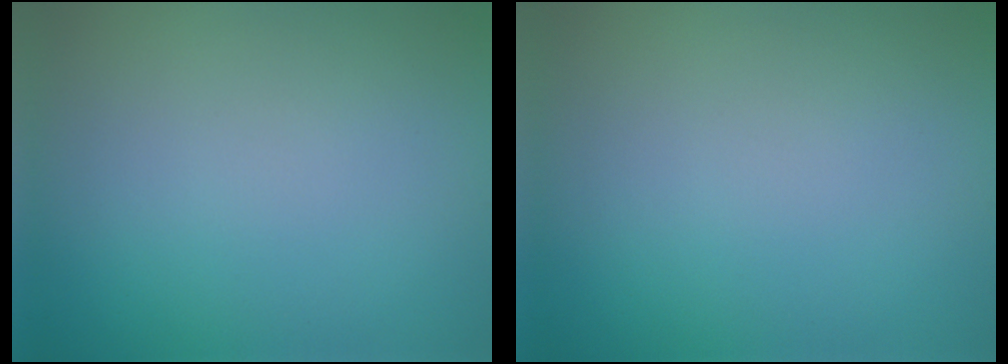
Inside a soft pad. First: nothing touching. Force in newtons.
{"total": 0.0}